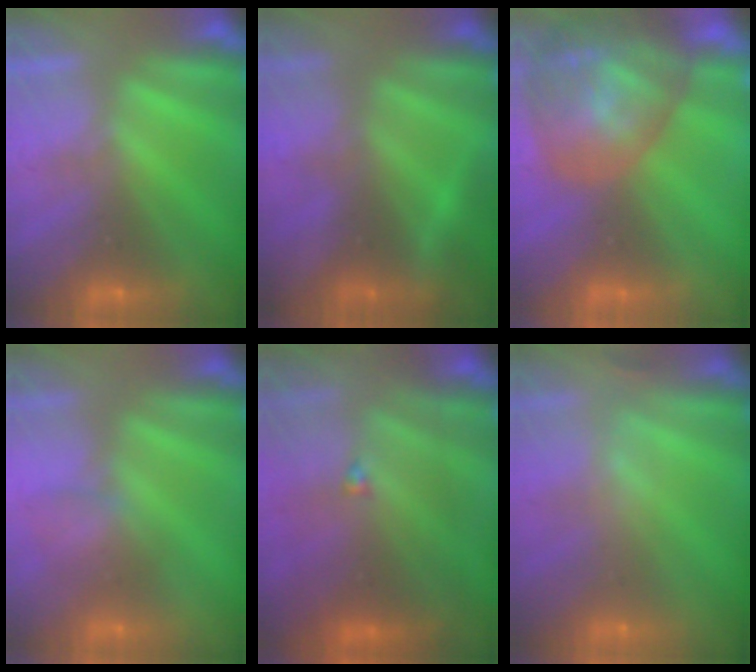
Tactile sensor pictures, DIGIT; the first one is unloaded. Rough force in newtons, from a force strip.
{"total": 7.2}
{"total": 7.9}
{"total": 3.0}
{"total": 7.6}
{"total": 2.4}